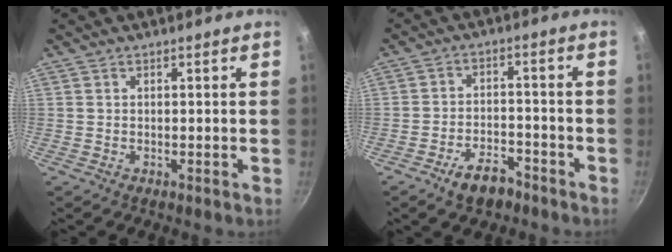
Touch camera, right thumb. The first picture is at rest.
{"total": 7.1, "force": [-4.7, 3.6, 3.8], "torque": [-0.050, 0.035, -0.077]}